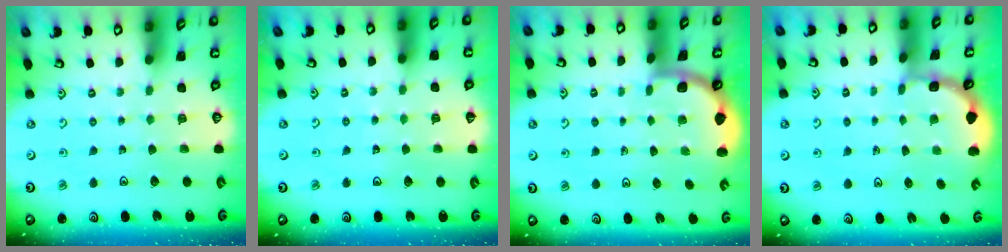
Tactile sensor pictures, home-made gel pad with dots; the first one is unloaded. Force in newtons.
{"total": 2.9, "press": 2.9, "slide": 0.3}
{"total": 1.8, "press": 1.8, "slide": 0.0}
{"total": 2.0, "press": 2.0, "slide": 0.1}